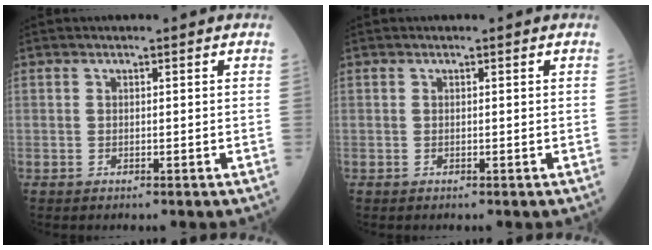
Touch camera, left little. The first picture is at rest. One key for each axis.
{"total": 0.0}